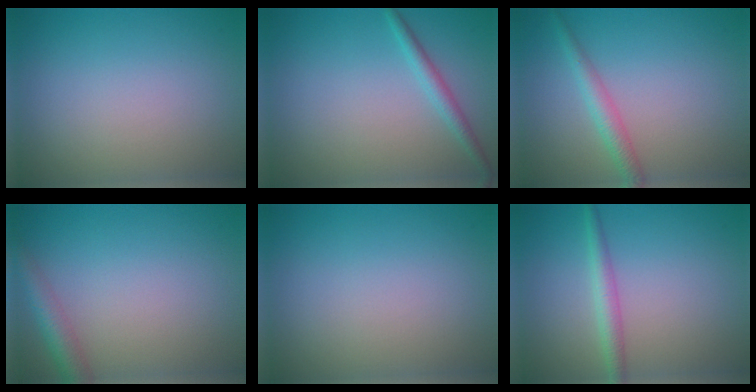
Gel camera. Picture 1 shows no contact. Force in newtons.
{"total": 1.7, "press": 1.7, "slide": 0.1}
{"total": 2.2, "press": 2.2, "slide": 0.2}
{"total": 3.0, "press": 3.0, "slide": 0.2}
{"total": 0.0}
{"total": 2.1, "press": 2.1, "slide": 0.1}